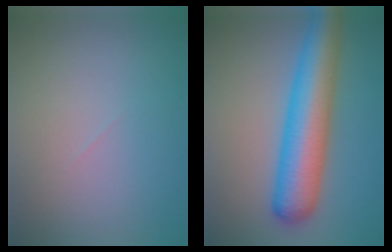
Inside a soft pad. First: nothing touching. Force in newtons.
{"total": 8.8, "press": 8.8, "slide": 0.2}